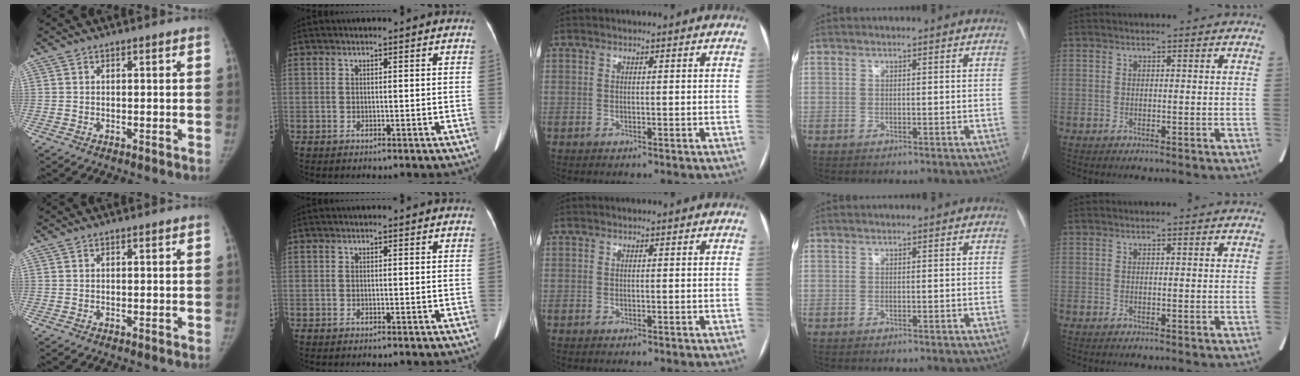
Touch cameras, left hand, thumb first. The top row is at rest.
{}